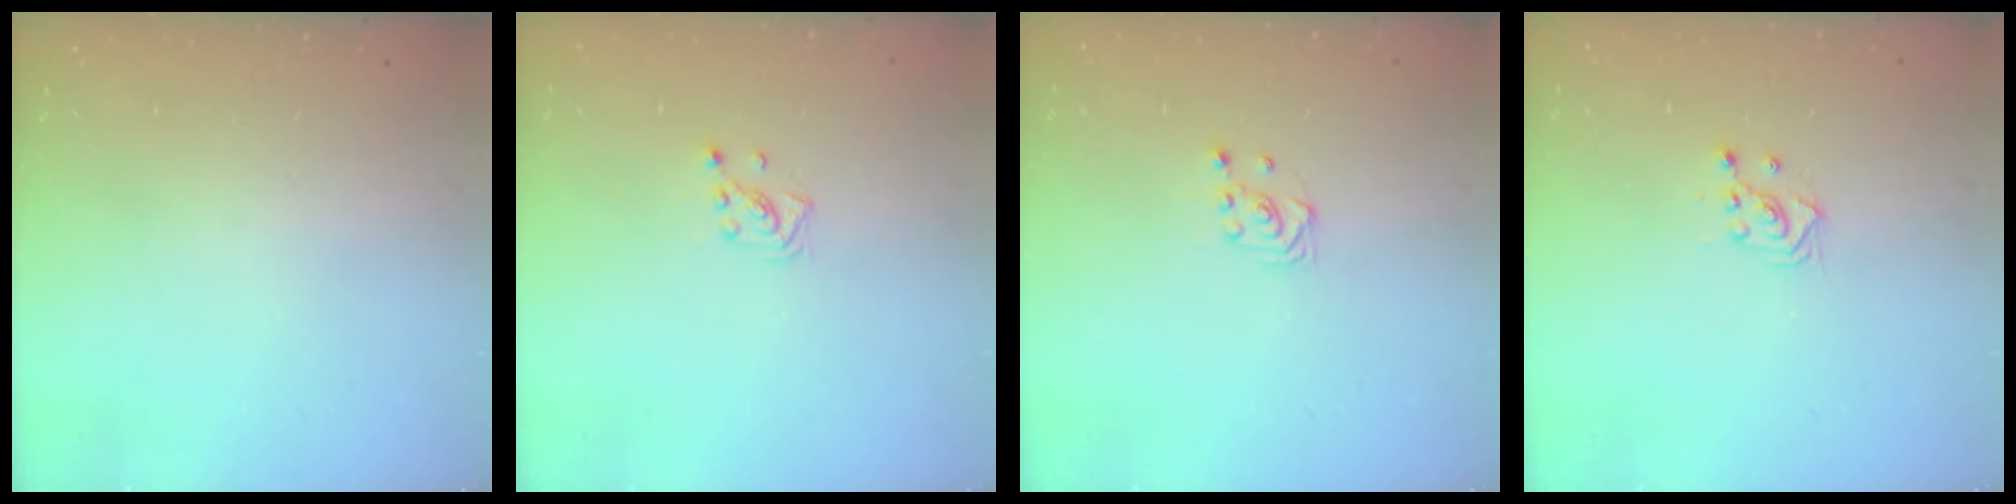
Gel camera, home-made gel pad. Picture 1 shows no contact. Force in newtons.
{"total": 2.1, "press": 2.0, "slide": 0.8}
{"total": 3.3, "press": 2.9, "slide": 1.5}
{"total": 2.7, "press": 2.7, "slide": 0.2}